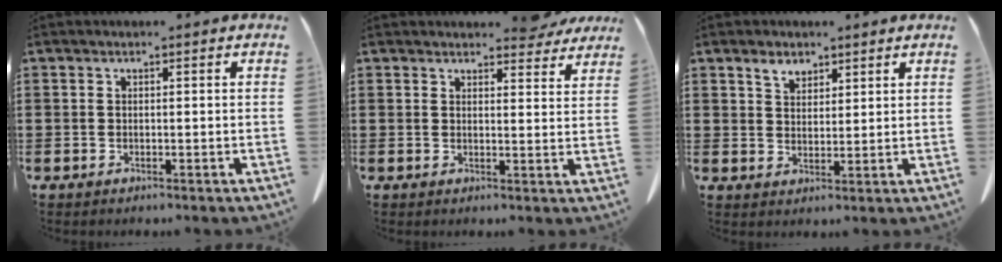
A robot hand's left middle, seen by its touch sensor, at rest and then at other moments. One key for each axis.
{"total": 4.1, "fx": 3.9, "fy": 0.7, "fz": 0.8, "tx": -0.009, "ty": -0.019, "tz": 0.071}
{"total": 3.3, "fx": 2.4, "fy": 1.9, "fz": 1.2, "tx": -0.023, "ty": 0.003, "tz": 0.043}